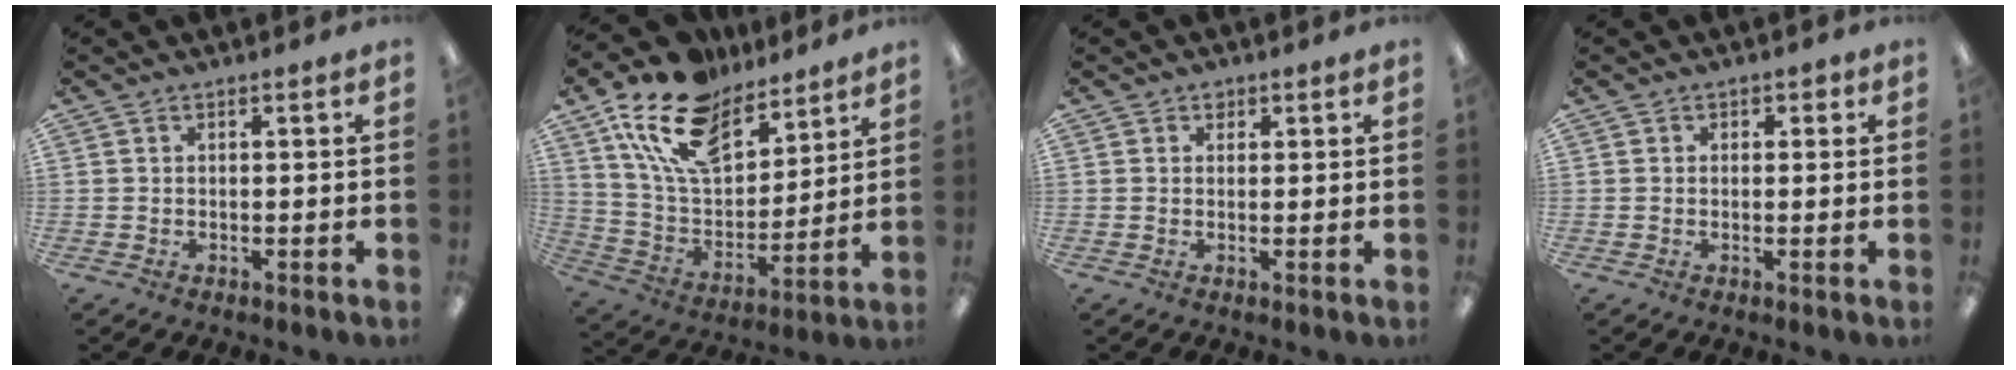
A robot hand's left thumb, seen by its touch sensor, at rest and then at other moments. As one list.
[{"total": 18.8, "force": [12.6, 10.3, 9.5], "torque": [-0.186, -0.061, 0.231]}, {"total": 1.5, "force": [0.8, 1.2, 0.4], "torque": [0.007, -0.004, 0.011]}, {"total": 1.3, "force": [0.0, 1.2, 0.4], "torque": [0.000, 0.002, -0.003]}]